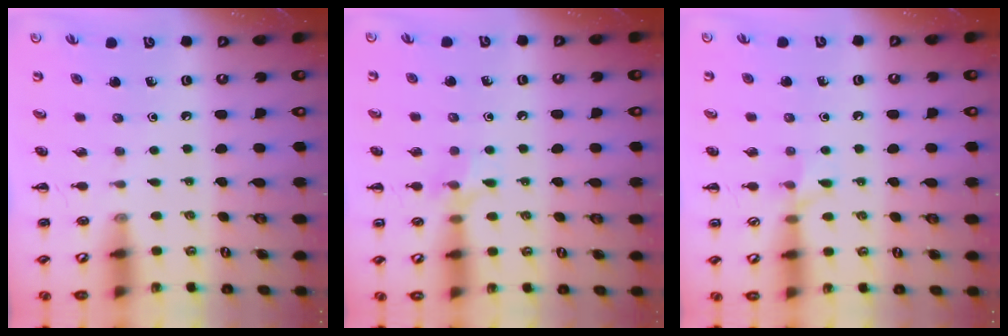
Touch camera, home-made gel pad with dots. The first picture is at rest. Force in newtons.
{"total": 7.0, "press": 6.9, "slide": 1.3}
{"total": 5.3, "press": 5.2, "slide": 1.2}